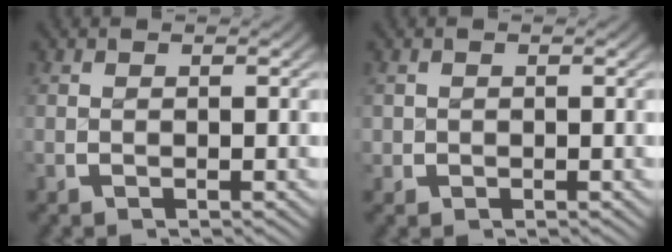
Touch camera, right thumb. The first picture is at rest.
{"total": 0.8, "force": [0.0, 0.7, -0.3], "torque": [0.003, -0.013, 0.007]}